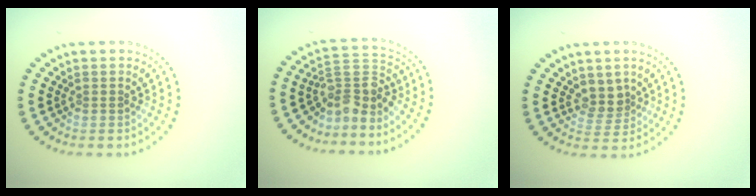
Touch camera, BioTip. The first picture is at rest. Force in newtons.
{"total": 3.3, "press": 2.6, "slide": 2.1}
{"total": 2.2, "press": 1.7, "slide": 1.4}